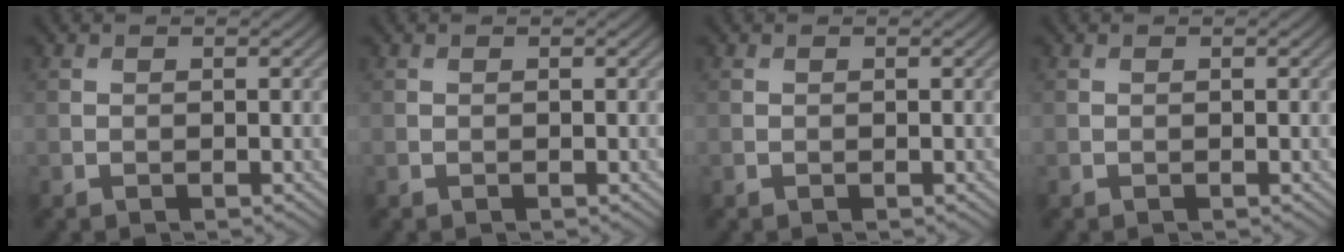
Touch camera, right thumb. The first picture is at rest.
{"total": 0.0}
{"total": 0.0}
{"total": 0.0}